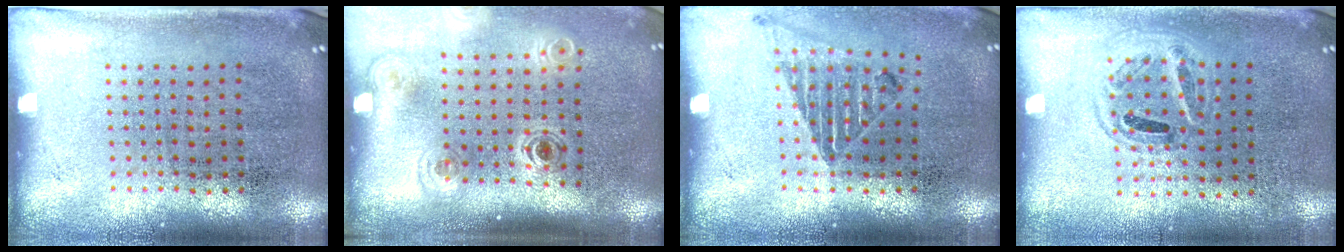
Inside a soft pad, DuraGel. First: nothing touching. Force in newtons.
{"total": 1.8, "press": 1.2, "slide": 1.3}
{"total": 1.0, "press": 1.0, "slide": 0.2}
{"total": 0.9, "press": 0.8, "slide": 0.2}